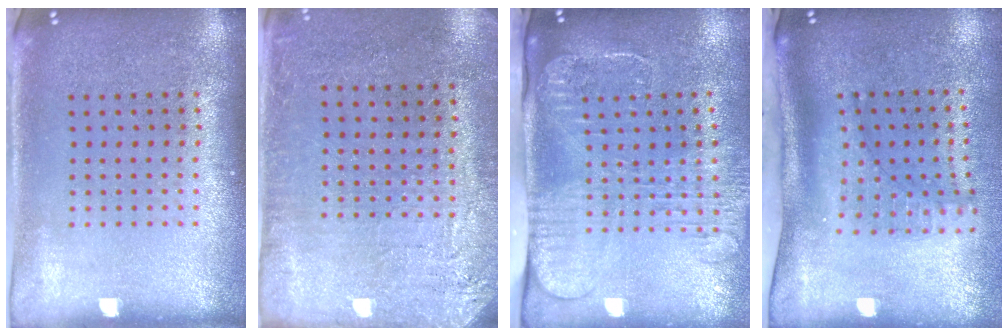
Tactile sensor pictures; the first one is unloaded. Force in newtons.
{"total": 2.8, "press": 2.6, "slide": 1.1}
{"total": 2.8, "press": 2.1, "slide": 1.8}
{"total": 2.2, "press": 1.5, "slide": 1.6}